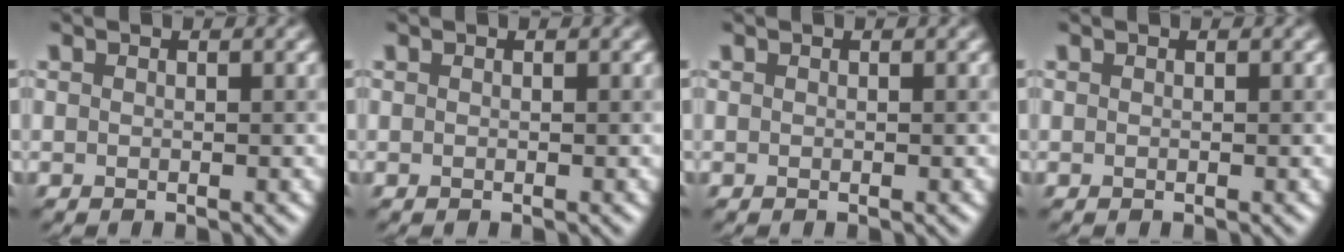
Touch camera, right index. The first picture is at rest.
{"total": 0.0}
{"total": 0.0}
{"total": 0.0}